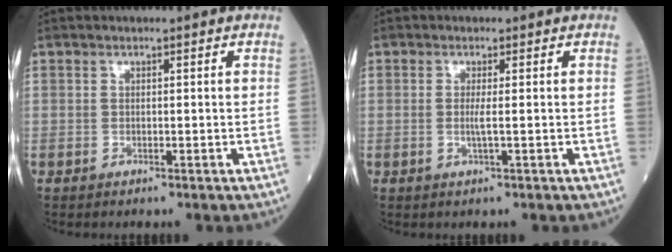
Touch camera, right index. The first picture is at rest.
{"total": 1.5, "force": [-0.2, -0.3, 1.5], "torque": [-0.036, -0.002, -0.007]}